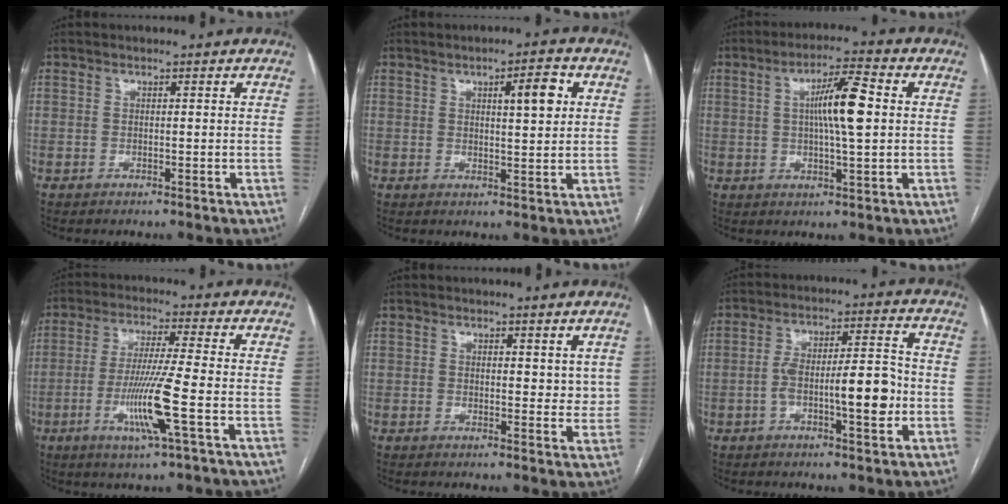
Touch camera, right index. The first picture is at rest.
{"total": 5.2, "force": [1.7, 1.0, 4.8], "torque": [-0.072, 0.004, 0.026]}
{"total": 8.6, "force": [1.1, 0.8, 8.5], "torque": [-0.148, 0.009, 0.016]}
{"total": 9.9, "force": [-3.0, -1.0, 9.3], "torque": [-0.185, -0.016, -0.057]}
{"total": 3.2, "force": [1.6, 1.8, 2.0], "torque": [-0.013, -0.009, 0.020]}
{"total": 10.3, "force": [-2.3, 2.3, 9.8], "torque": [-0.163, 0.021, -0.034]}